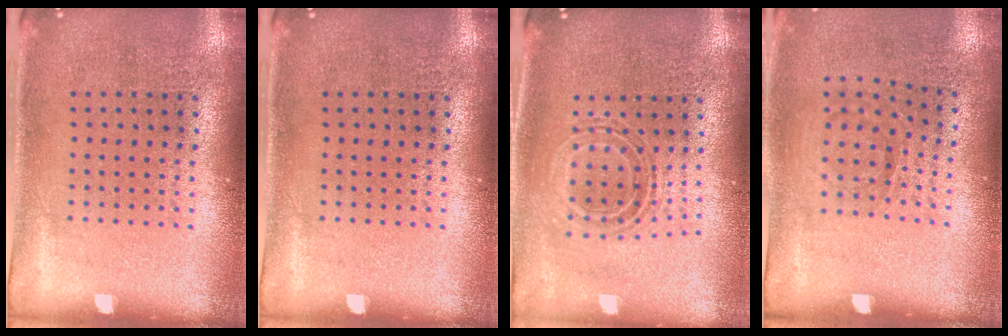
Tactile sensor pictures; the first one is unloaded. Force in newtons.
{"total": 0.0}
{"total": 0.7, "press": 0.7, "slide": 0.2}
{"total": 1.0, "press": 0.8, "slide": 0.6}